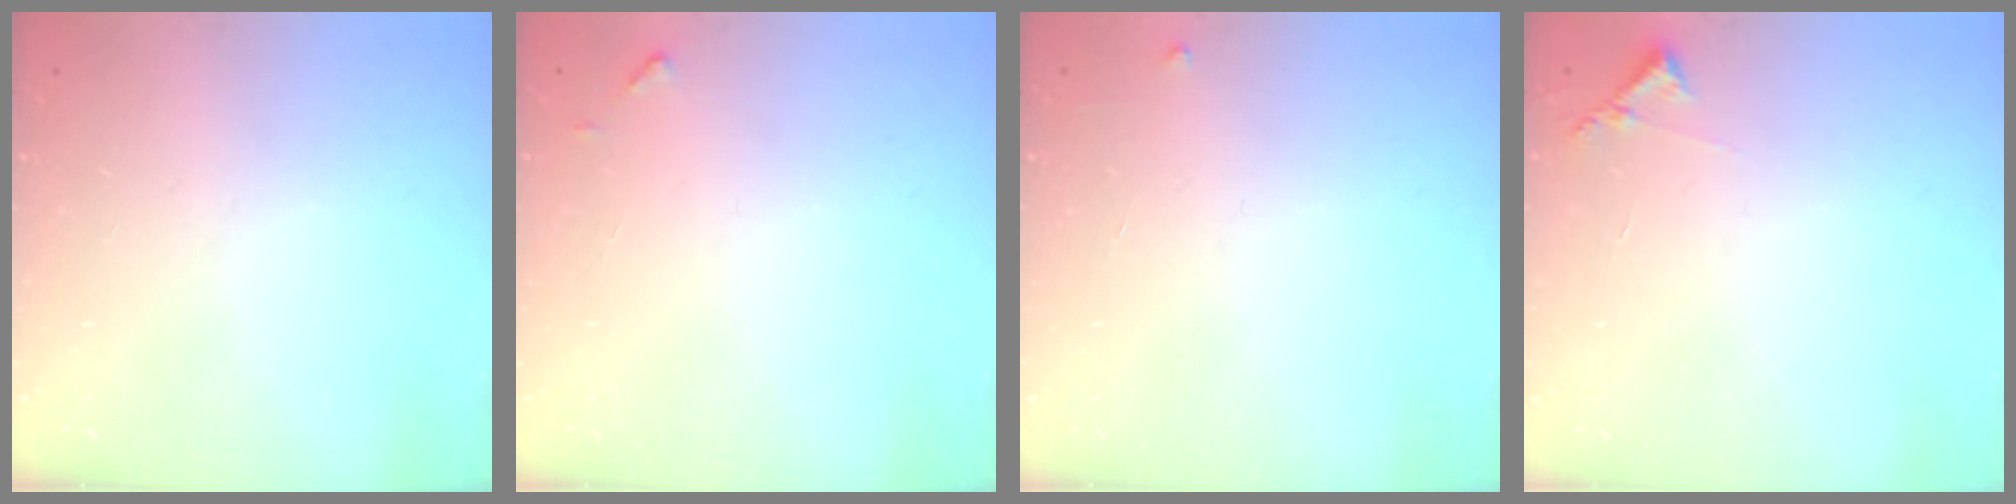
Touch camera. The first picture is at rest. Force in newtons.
{"total": 4.6, "press": 4.6, "slide": 0.3}
{"total": 2.3, "press": 2.3, "slide": 0.3}
{"total": 6.4, "press": 6.4, "slide": 0.5}